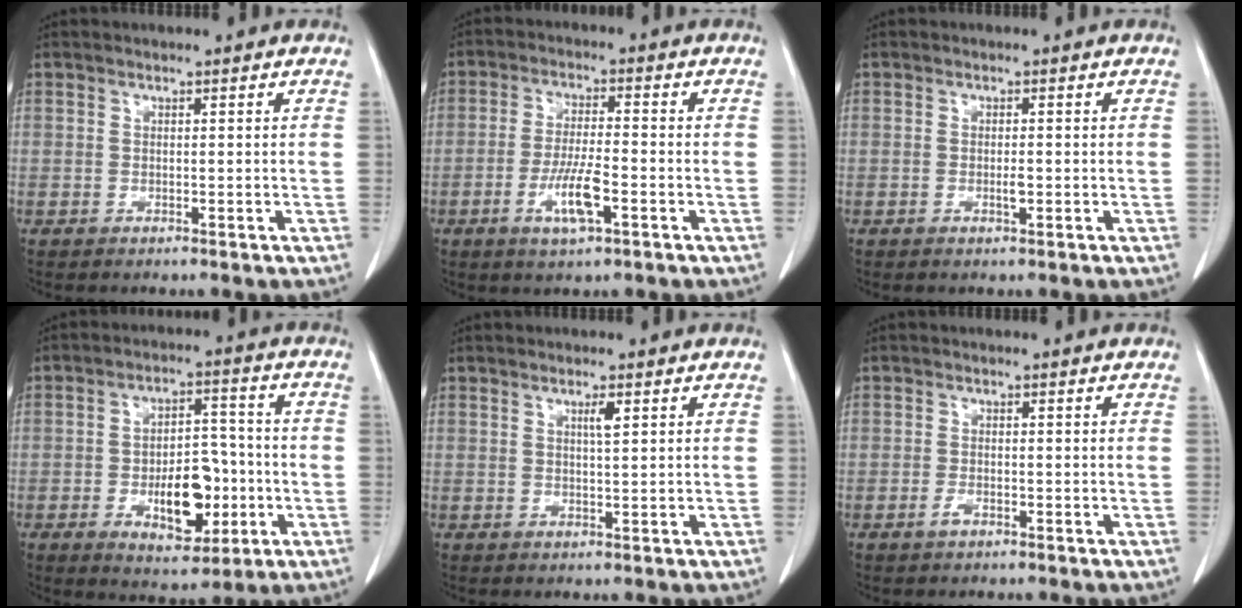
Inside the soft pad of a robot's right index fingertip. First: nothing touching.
{"total": 6.9, "force": [-2.8, 1.1, 6.2], "torque": [-0.123, -0.006, -0.048]}
{"total": 1.1, "force": [-0.3, 0.2, 1.1], "torque": [-0.023, 0.000, -0.004]}
{"total": 10.7, "force": [-3.0, 5.2, 8.9], "torque": [-0.142, 0.013, -0.039]}
{"total": 1.6, "force": [0.7, 0.0, 1.5], "torque": [-0.028, -0.002, 0.012]}
{"total": 1.4, "force": [-0.9, 0.5, 0.9], "torque": [-0.022, -0.001, -0.015]}